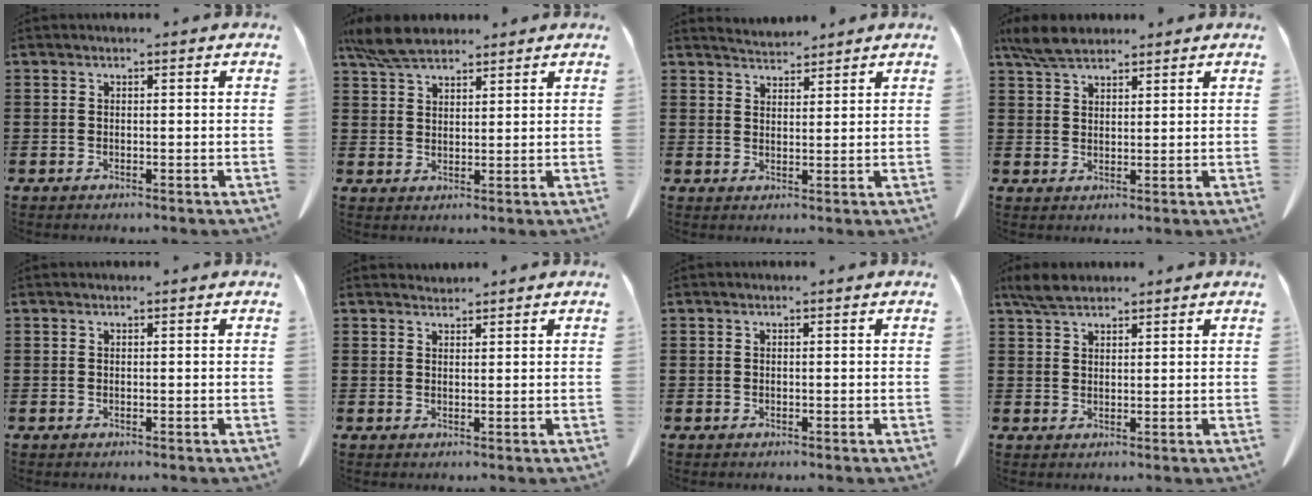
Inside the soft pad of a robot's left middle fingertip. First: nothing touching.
{"total": 6.0, "force": [5.0, 2.1, 2.5], "torque": [-0.065, -0.005, 0.095]}
{"total": 3.0, "force": [3.0, 0.3, 0.0], "torque": [-0.008, -0.010, 0.057]}
{"total": 4.9, "force": [4.1, 1.7, 2.1], "torque": [-0.053, -0.002, 0.078]}
{"total": 0.0}
{"total": 1.4, "force": [1.3, 0.2, -0.1], "torque": [-0.002, -0.001, 0.027]}
{"total": 0.0}
{"total": 3.6, "force": [2.9, 1.3, 1.8], "torque": [-0.042, 0.003, 0.056]}